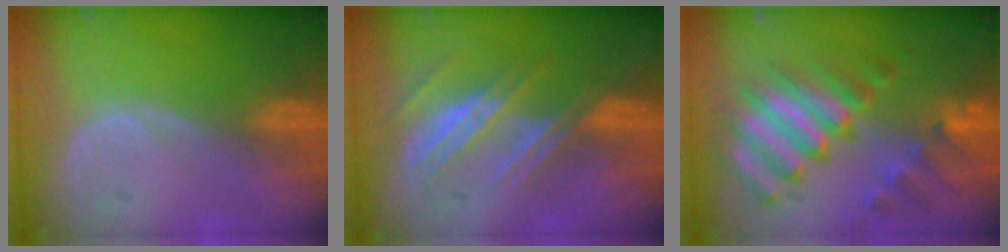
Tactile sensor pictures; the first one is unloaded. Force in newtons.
{"total": 7.3, "press": 6.8, "slide": 2.7}
{"total": 11.5, "press": 9.9, "slide": 5.8}